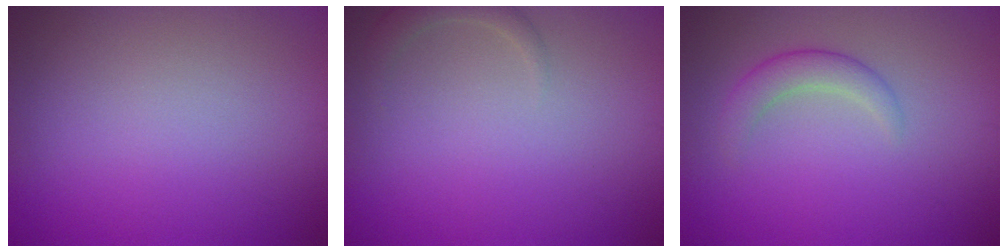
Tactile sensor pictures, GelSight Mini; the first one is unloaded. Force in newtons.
{"total": 1.5, "press": 1.5, "slide": 0.2}
{"total": 2.3, "press": 2.2, "slide": 0.2}